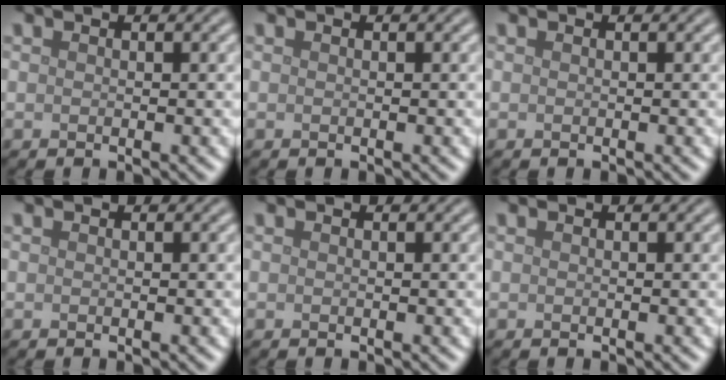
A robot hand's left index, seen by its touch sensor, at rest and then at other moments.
{"total": 0.0}
{"total": 0.0}
{"total": 0.0}
{"total": 0.0}
{"total": 0.0}